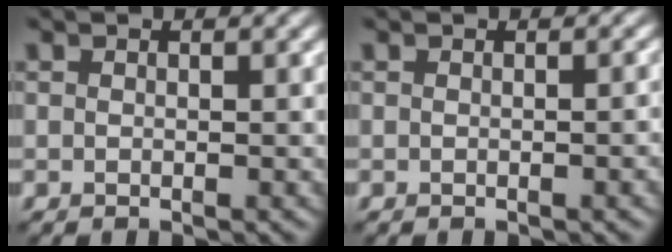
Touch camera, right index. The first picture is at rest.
{"total": 1.5, "force": [-0.2, 0.4, 1.5], "torque": [-0.013, 0.001, -0.003]}